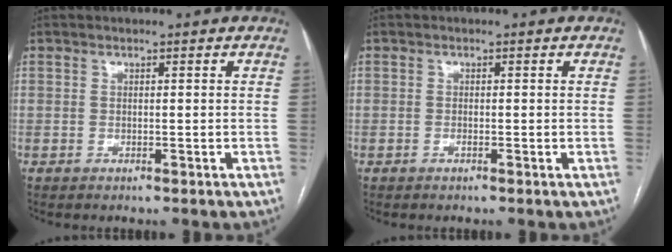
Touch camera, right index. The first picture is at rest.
{"total": 0.7, "force": [-0.2, 0.1, 0.7], "torque": [-0.013, -0.001, -0.003]}